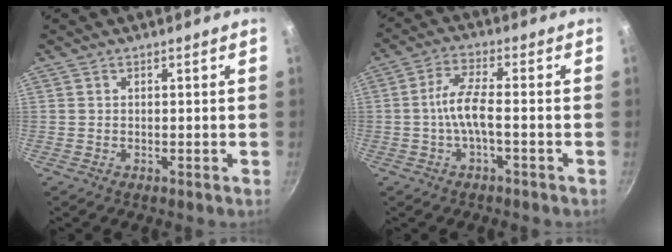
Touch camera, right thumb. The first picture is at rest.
{"total": 6.0, "force": [-1.6, 1.6, 5.6], "torque": [-0.123, 0.022, -0.039]}